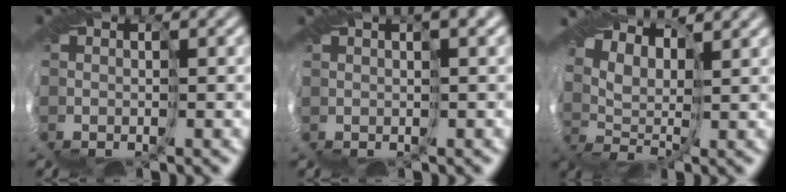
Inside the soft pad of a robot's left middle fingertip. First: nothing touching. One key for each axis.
{"total": 4.3, "fx": 2.4, "fy": 1.1, "fz": 3.4, "tx": -0.043, "ty": 0.017, "tz": 0.020}
{"total": 6.7, "fx": 4.4, "fy": 2.8, "fz": 4.2, "tx": -0.098, "ty": 0.015, "tz": 0.068}